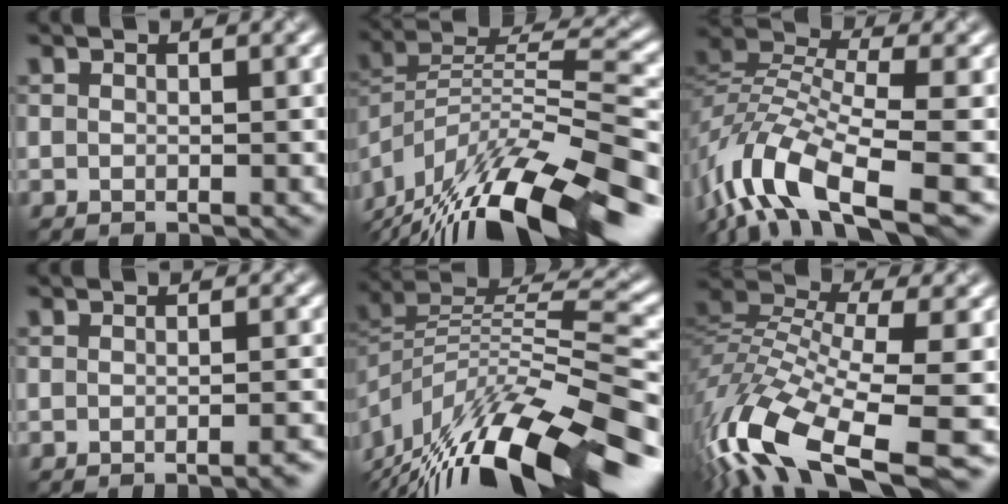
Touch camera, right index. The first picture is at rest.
{"total": 14.5, "force": [-9.5, 4.5, 10.0], "torque": [-0.196, 0.016, -0.159]}
{"total": 9.8, "force": [-5.4, 3.9, 7.2], "torque": [-0.141, 0.006, -0.117]}
{"total": 2.0, "force": [-1.5, 0.5, 1.3], "torque": [-0.007, 0.002, -0.025]}
{"total": 13.3, "force": [-7.6, 5.0, 9.7], "torque": [-0.190, 0.013, -0.130]}
{"total": 12.3, "force": [-5.9, 5.1, 9.5], "torque": [-0.214, 0.002, -0.112]}